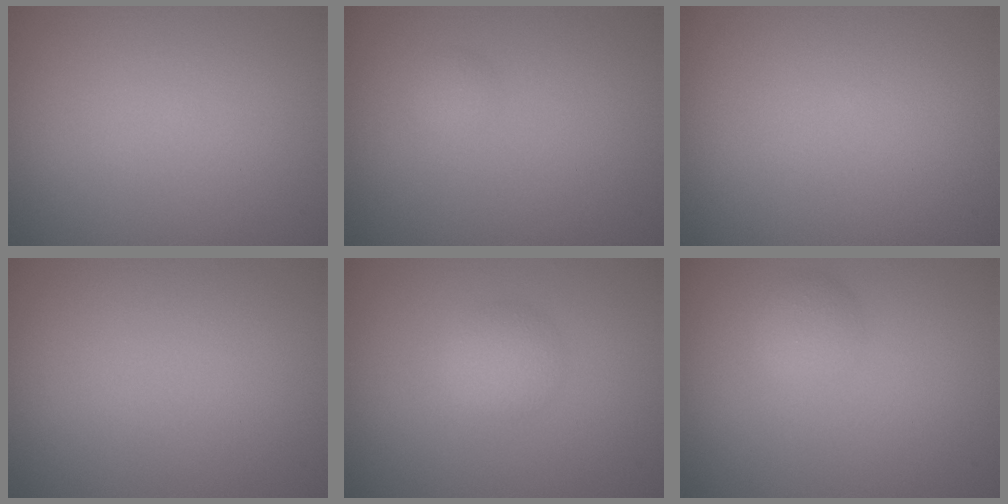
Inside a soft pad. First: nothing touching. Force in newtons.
{"total": 0.7, "press": 0.7, "slide": 0.0}
{"total": 0.0}
{"total": 0.0}
{"total": 2.0, "press": 2.0, "slide": 0.0}
{"total": 1.6, "press": 1.6, "slide": 0.0}